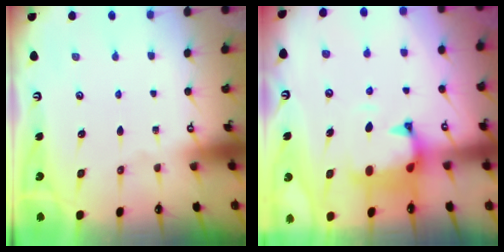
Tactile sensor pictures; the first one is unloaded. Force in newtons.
{"total": 1.3, "press": 0.1, "slide": 1.2}